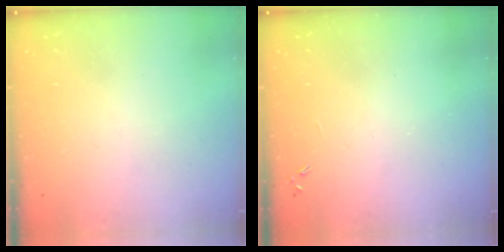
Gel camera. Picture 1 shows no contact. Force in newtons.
{"total": 0.0}